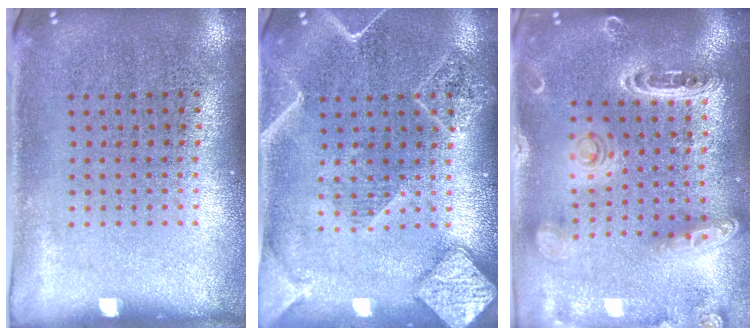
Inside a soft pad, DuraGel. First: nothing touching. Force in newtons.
{"total": 1.9, "press": 1.9, "slide": 0.2}
{"total": 1.9, "press": 1.9, "slide": 0.4}